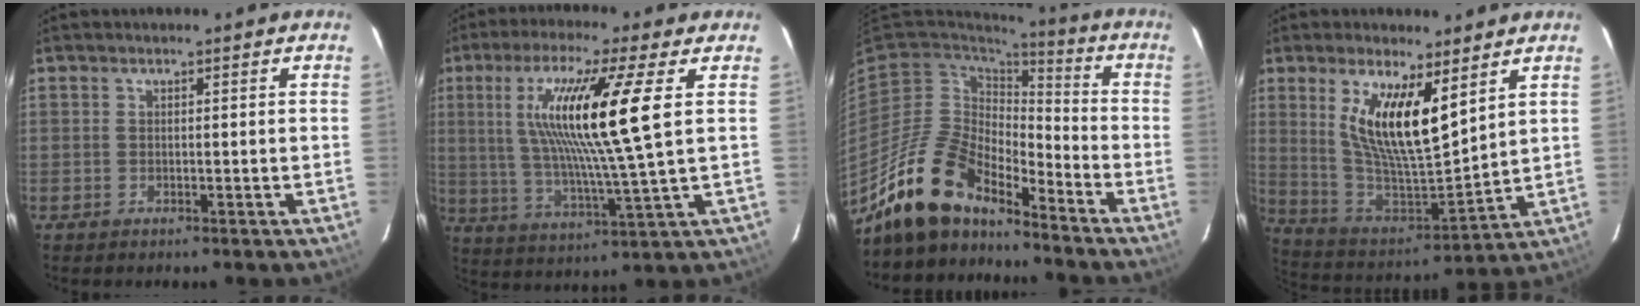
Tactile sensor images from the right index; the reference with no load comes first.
{"total": 16.5, "force": [4.4, -0.1, 15.9], "torque": [-0.286, -0.003, 0.085]}
{"total": 15.6, "force": [-13.2, 5.2, 6.5], "torque": [-0.133, -0.003, -0.248]}
{"total": 15.7, "force": [7.3, 4.7, 13.1], "torque": [-0.252, -0.009, 0.146]}